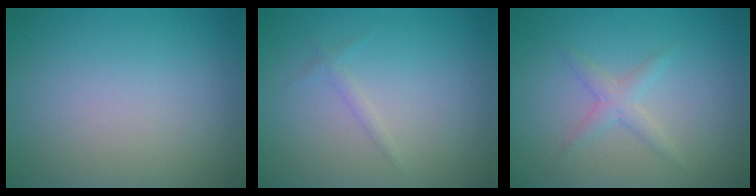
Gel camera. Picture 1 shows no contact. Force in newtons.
{"total": 0.8, "press": 0.8, "slide": 0.1}
{"total": 1.6, "press": 1.6, "slide": 0.0}